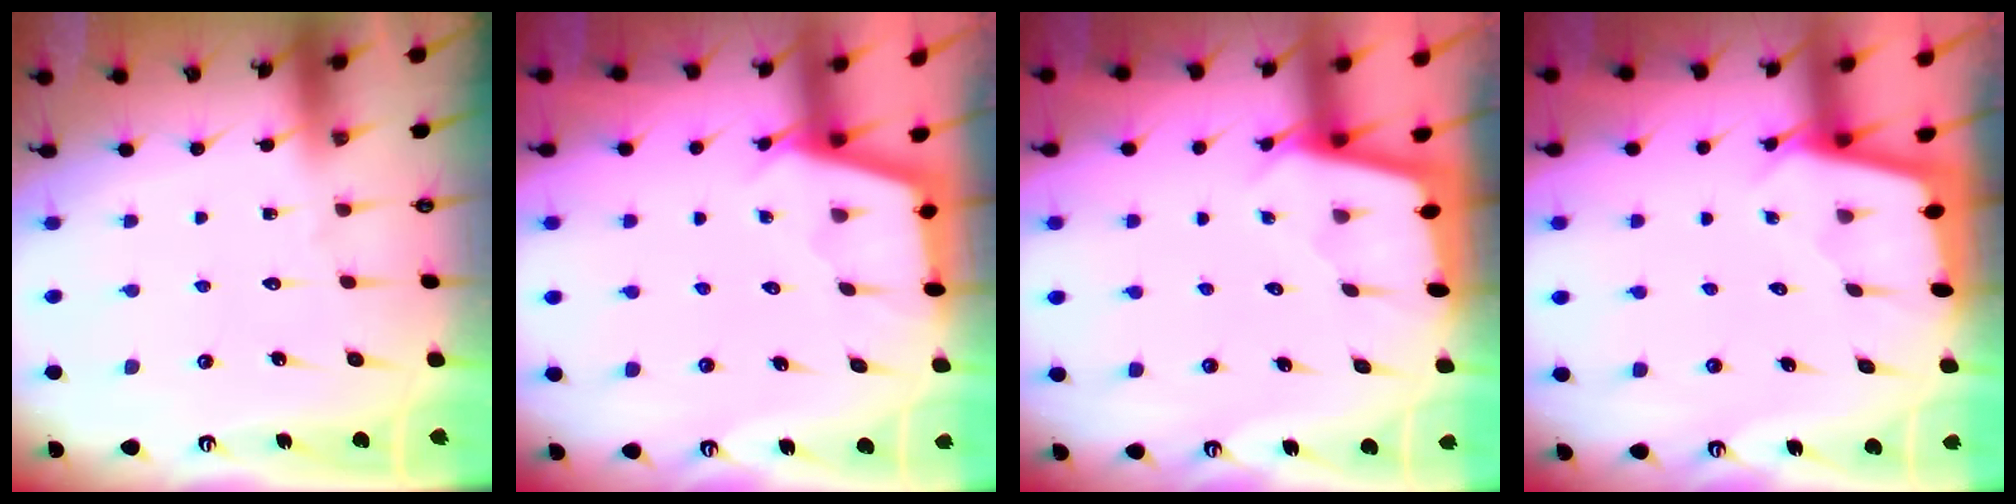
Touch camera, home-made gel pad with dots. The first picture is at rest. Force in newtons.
{"total": 2.4, "press": 2.4, "slide": 0.2}
{"total": 2.0, "press": 2.0, "slide": 0.2}
{"total": 2.0, "press": 2.0, "slide": 0.2}